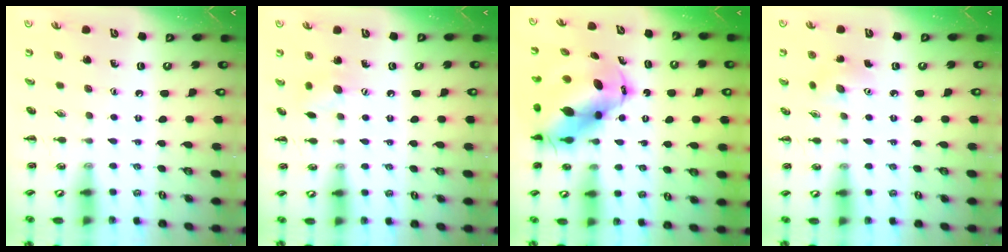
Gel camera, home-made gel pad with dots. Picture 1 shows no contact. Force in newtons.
{"total": 6.5, "press": 6.4, "slide": 1.4}
{"total": 12.7, "press": 12.3, "slide": 3.4}
{"total": 4.7, "press": 4.5, "slide": 1.1}